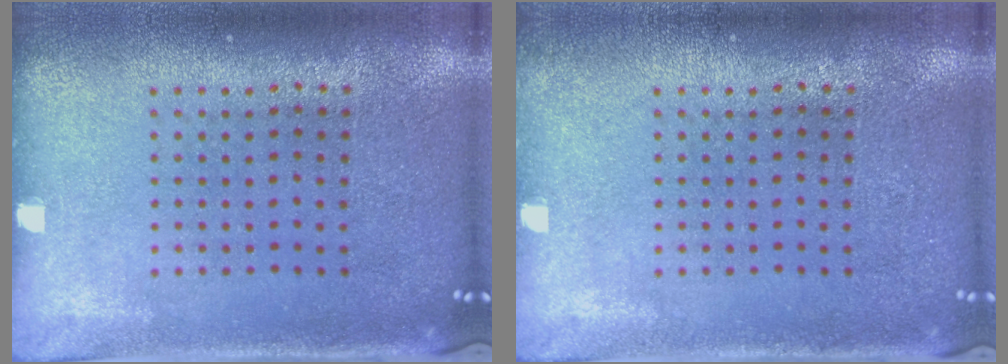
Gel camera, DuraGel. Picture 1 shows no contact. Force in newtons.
{"total": 0.6, "press": 0.6, "slide": 0.2}